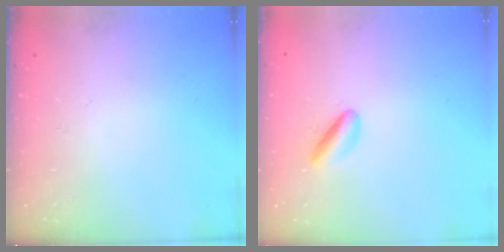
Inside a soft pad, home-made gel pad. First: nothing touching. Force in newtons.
{"total": 3.2, "press": 3.1, "slide": 0.7}